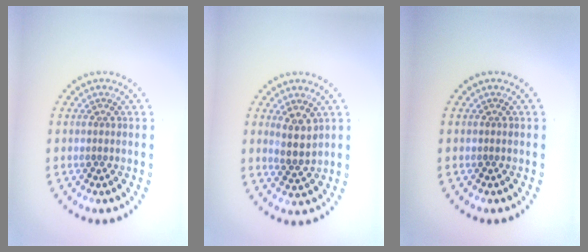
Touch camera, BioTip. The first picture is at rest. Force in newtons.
{"total": 2.4, "press": 2.1, "slide": 1.2}
{"total": 0.0}